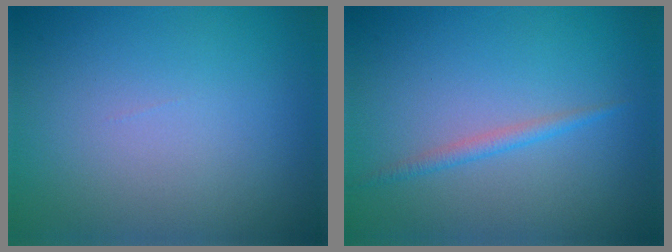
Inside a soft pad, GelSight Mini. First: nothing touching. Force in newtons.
{"total": 1.2, "press": 1.2, "slide": 0.1}